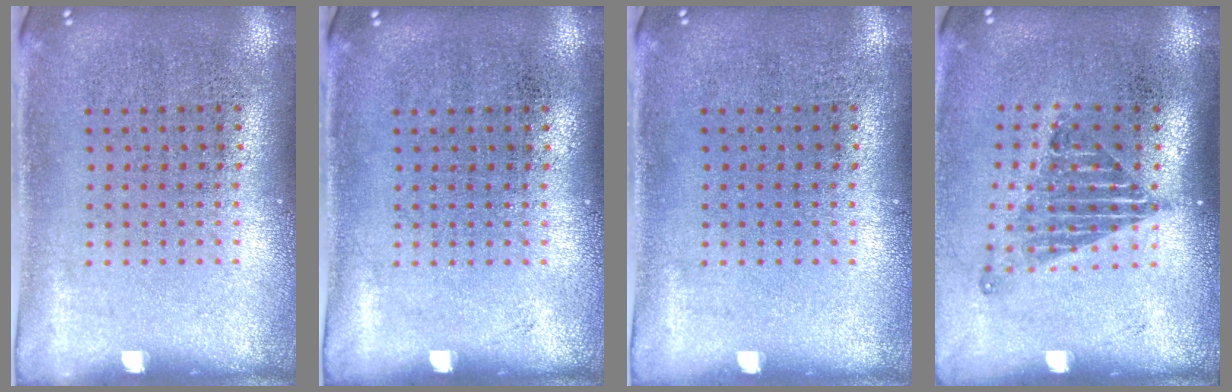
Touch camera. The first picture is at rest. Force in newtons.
{"total": 0.0}
{"total": 0.0}
{"total": 1.4, "press": 1.1, "slide": 0.9}